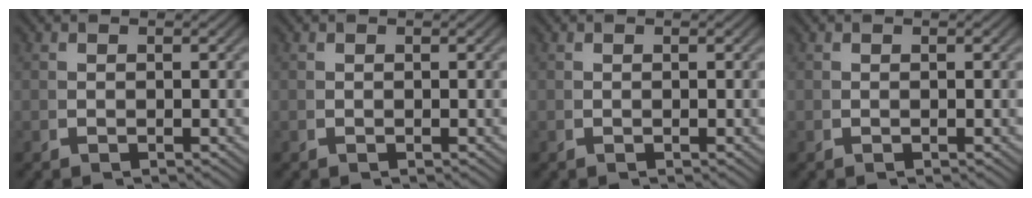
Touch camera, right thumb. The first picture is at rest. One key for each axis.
{"total": 0.0}
{"total": 0.0}
{"total": 0.0}